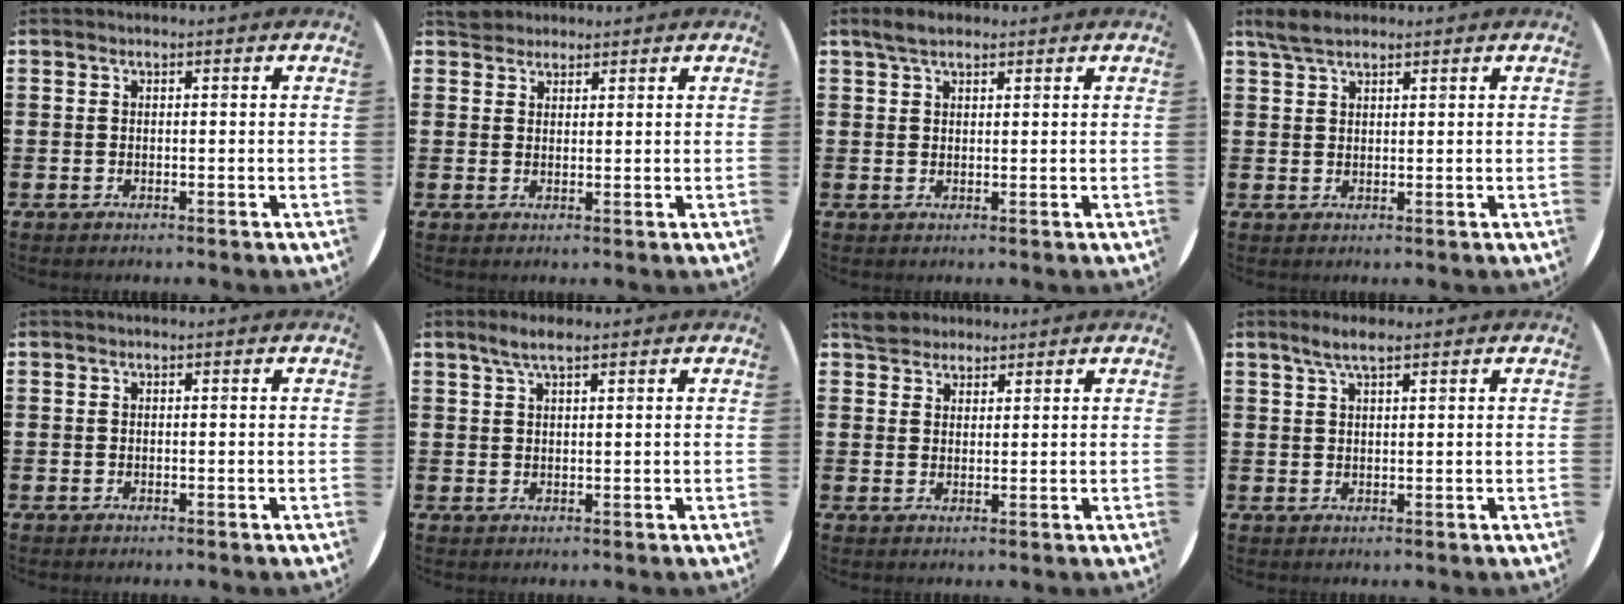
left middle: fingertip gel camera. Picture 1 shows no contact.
{"total": 2.6, "force": [2.4, 1.0, 0.1], "torque": [0.000, 0.000, 0.046]}
{"total": 2.8, "force": [2.1, 1.1, 1.4], "torque": [-0.025, 0.004, 0.038]}
{"total": 3.2, "force": [2.5, 1.1, 1.6], "torque": [-0.038, 0.007, 0.047]}
{"total": 0.0}
{"total": 3.0, "force": [2.1, 0.6, 2.0], "torque": [-0.042, 0.005, 0.037]}
{"total": 3.4, "force": [3.1, 1.4, 0.3], "torque": [-0.006, 0.000, 0.060]}
{"total": 3.0, "force": [2.2, 0.6, 2.0], "torque": [-0.043, 0.005, 0.038]}